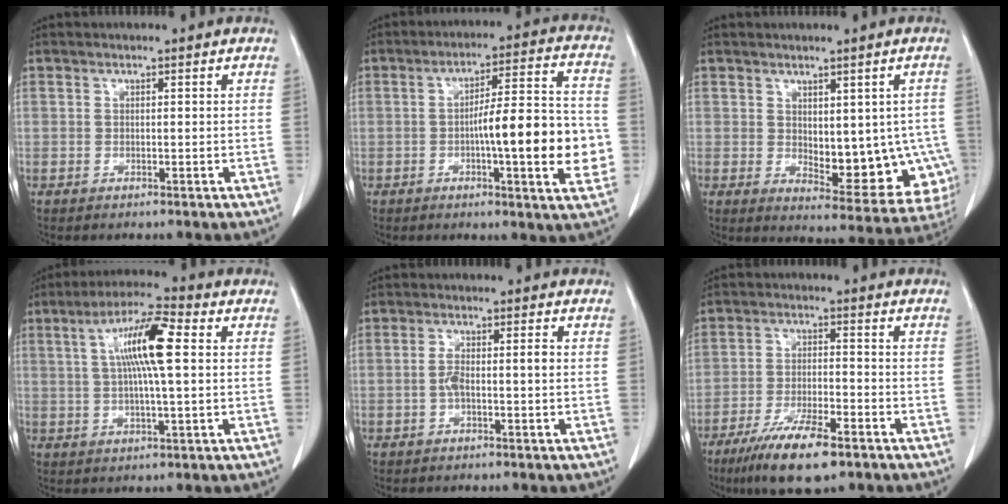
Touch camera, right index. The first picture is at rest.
{"total": 14.5, "force": [-2.5, 2.0, 14.1], "torque": [-0.201, 0.016, -0.034]}
{"total": 12.0, "force": [-1.2, 6.2, 10.2], "torque": [-0.108, -0.003, -0.001]}
{"total": 10.5, "force": [2.1, 1.1, 10.3], "torque": [-0.190, 0.015, 0.033]}
{"total": 3.7, "force": [-0.5, 0.7, 3.6], "torque": [-0.072, 0.008, -0.009]}
{"total": 10.7, "force": [-7.1, 2.1, 7.7], "torque": [-0.141, -0.021, -0.120]}